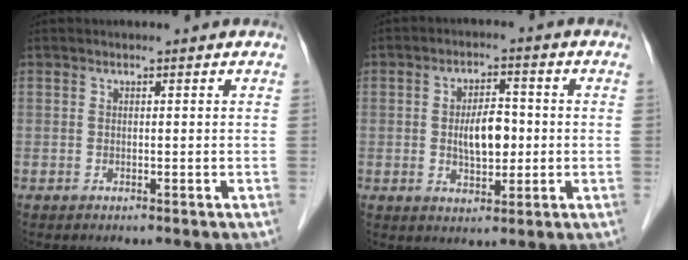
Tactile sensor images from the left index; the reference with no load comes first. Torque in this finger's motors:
{"motor_torque": [0.59, -0.10, 0.36, 0.05]}